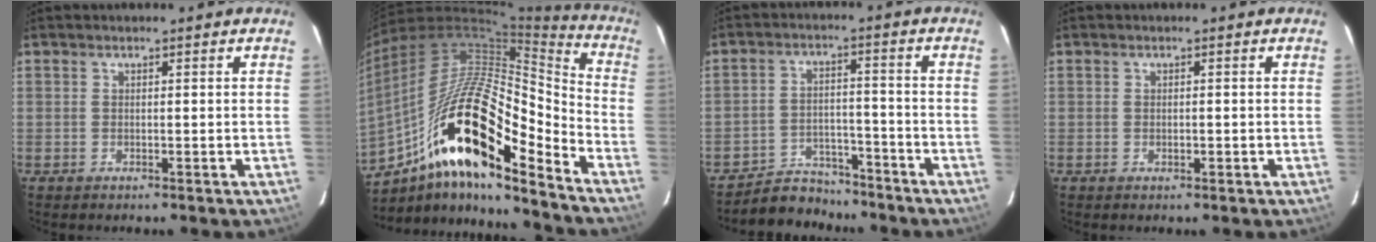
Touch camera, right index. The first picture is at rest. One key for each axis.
{"total": 23.0, "fx": -12.3, "fy": 5.3, "fz": 18.7, "tx": -0.331, "ty": 0.014, "tz": -0.207}
{"total": 7.2, "fx": -6.6, "fy": 2.8, "fz": -0.6, "tx": 0.020, "ty": 0.026, "tz": -0.110}
{"total": 0.7, "fx": -0.2, "fy": 0.4, "fz": 0.6, "tx": -0.012, "ty": 0.000, "tz": -0.002}